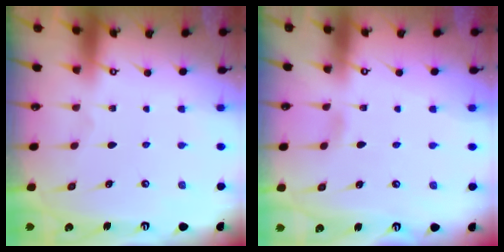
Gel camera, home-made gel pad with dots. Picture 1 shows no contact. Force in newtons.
{"total": 2.1, "press": 2.1, "slide": 0.2}